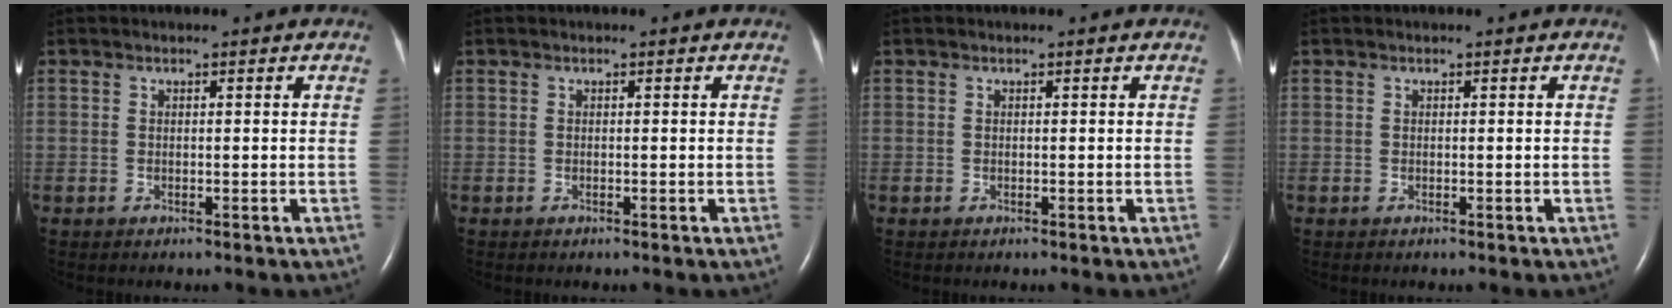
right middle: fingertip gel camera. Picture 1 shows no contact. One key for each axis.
{"total": 0.0}
{"total": 0.0}
{"total": 0.0}